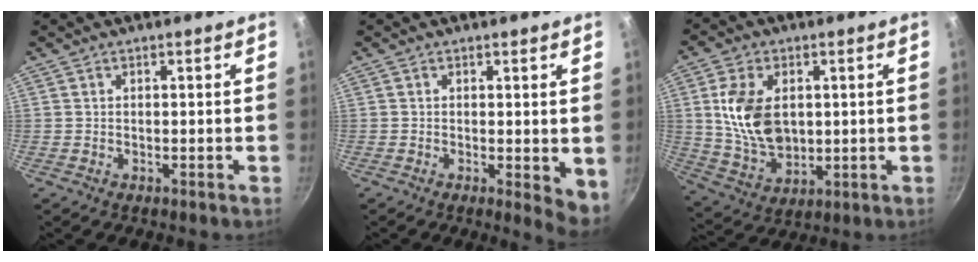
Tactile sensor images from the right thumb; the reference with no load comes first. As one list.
[{"total": 4.5, "force": [0.0, 1.7, 4.1], "torque": [-0.048, -0.010, 0.001]}, {"total": 13.5, "force": [1.9, 9.0, 9.9], "torque": [-0.168, -0.019, 0.046]}]